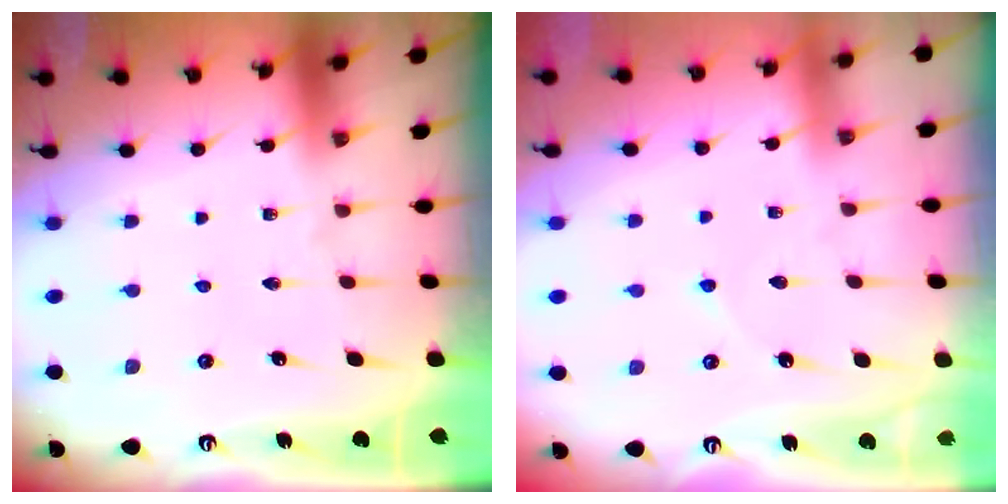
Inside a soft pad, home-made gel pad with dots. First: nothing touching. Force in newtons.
{"total": 2.9, "press": 2.9, "slide": 0.4}